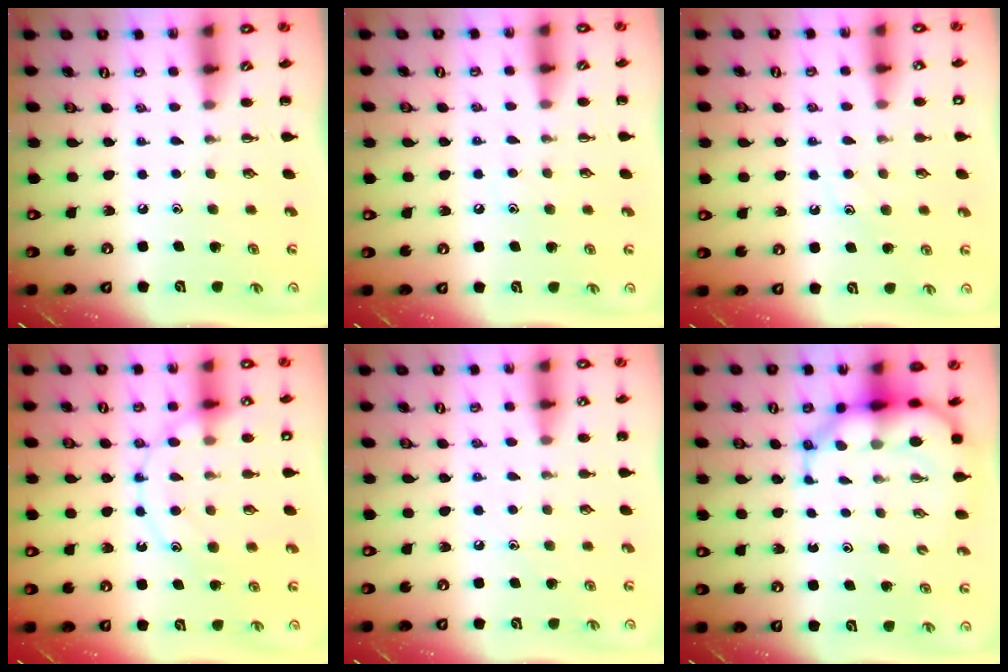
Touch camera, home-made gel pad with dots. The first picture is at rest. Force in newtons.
{"total": 5.4, "press": 5.1, "slide": 1.5}
{"total": 8.9, "press": 8.8, "slide": 1.3}
{"total": 13.5, "press": 13.4, "slide": 1.1}
{"total": 6.8, "press": 6.5, "slide": 2.0}
{"total": 7.8, "press": 7.5, "slide": 2.1}